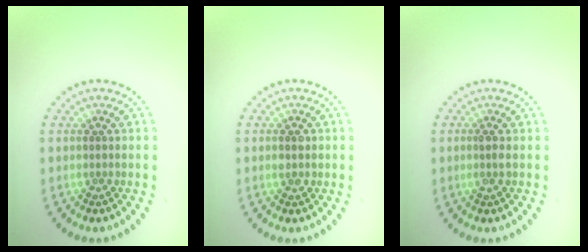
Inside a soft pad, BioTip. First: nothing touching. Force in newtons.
{"total": 1.0, "press": 1.0, "slide": 0.1}
{"total": 1.0, "press": 0.9, "slide": 0.5}